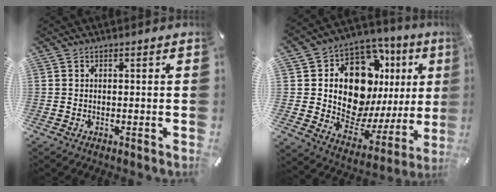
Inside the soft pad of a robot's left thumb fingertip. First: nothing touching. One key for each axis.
{"total": 16.8, "fx": 6.9, "fy": 11.2, "fz": 10.4, "tx": -0.158, "ty": -0.069, "tz": 0.132}